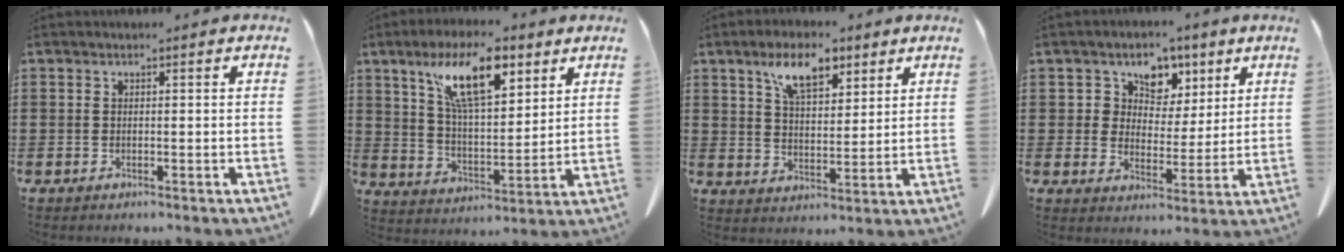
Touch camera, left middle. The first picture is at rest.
{"total": 12.8, "force": [7.6, 4.5, 9.3], "torque": [-0.178, -0.013, 0.134]}
{"total": 7.0, "force": [4.6, 3.2, 4.2], "torque": [-0.080, -0.003, 0.082]}
{"total": 5.4, "force": [3.3, 4.2, 0.6], "torque": [-0.038, -0.006, 0.057]}